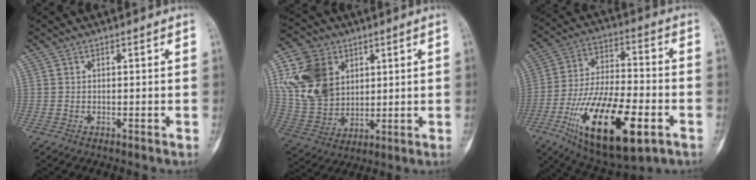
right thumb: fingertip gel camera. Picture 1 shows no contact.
{"total": 16.4, "force": [5.2, 12.5, 9.1], "torque": [-0.160, -0.006, 0.107]}
{"total": 23.9, "force": [-9.1, 9.7, 19.8], "torque": [-0.365, 0.024, -0.143]}